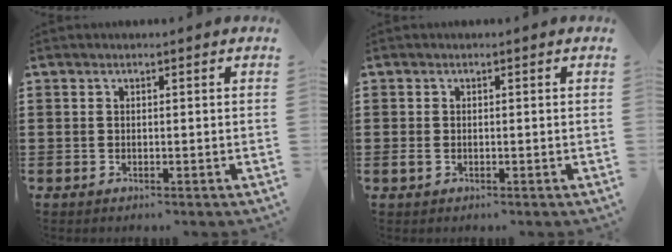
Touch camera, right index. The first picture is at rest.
{"total": 0.8, "force": [-0.2, 0.4, 0.6], "torque": [-0.022, -0.004, -0.006]}